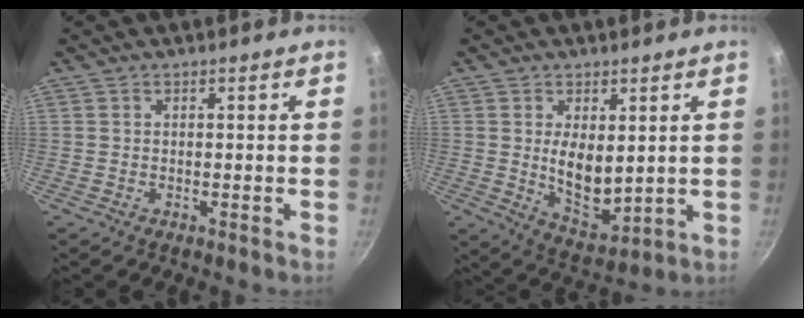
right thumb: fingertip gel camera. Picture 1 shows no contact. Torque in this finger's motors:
{"motor_torque": [1.89, 3.12, 1.60, -0.62, 0.19]}